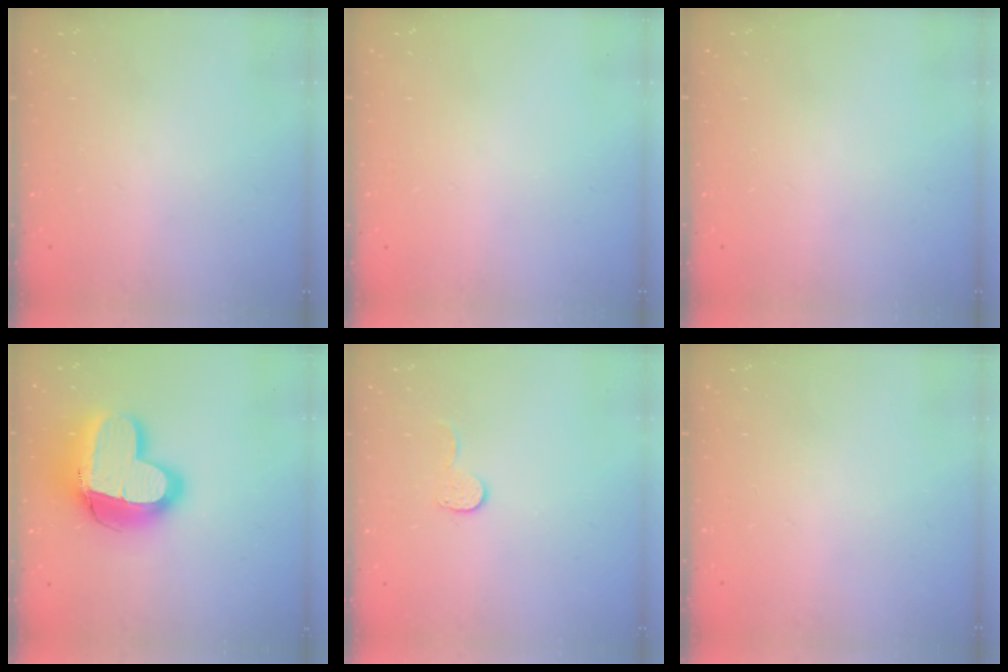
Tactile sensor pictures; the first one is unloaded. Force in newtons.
{"total": 0.0}
{"total": 0.0}
{"total": 18.9, "press": 18.8, "slide": 2.2}
{"total": 6.0, "press": 5.9, "slide": 0.5}
{"total": 0.0}